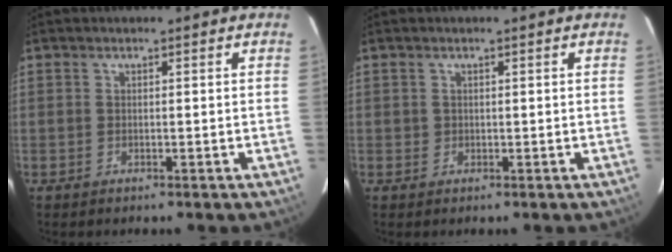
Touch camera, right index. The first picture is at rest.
{"total": 0.6, "force": [0.1, 0.6, 0.1], "torque": [0.003, 0.003, 0.001]}